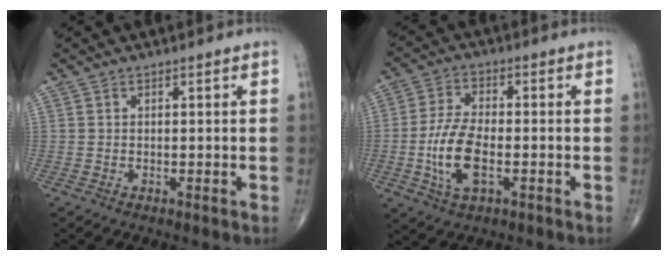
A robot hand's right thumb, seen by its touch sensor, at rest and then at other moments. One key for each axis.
{"total": 10.1, "fx": -2.3, "fy": 4.8, "fz": 8.6, "tx": -0.177, "ty": 0.009, "tz": -0.045}